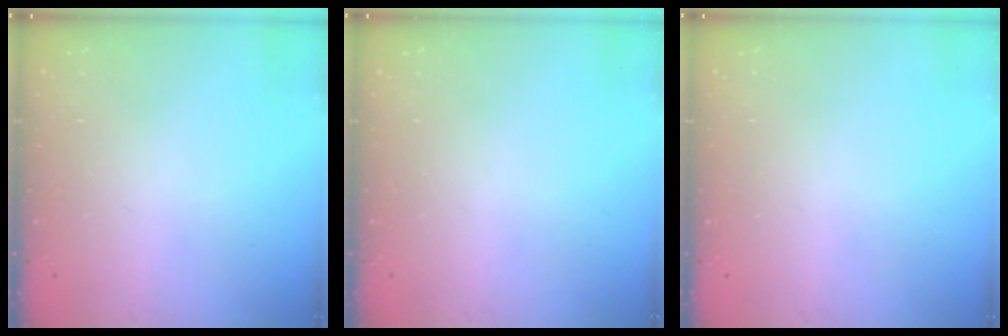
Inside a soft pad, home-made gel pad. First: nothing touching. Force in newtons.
{"total": 0.0}
{"total": 0.0}